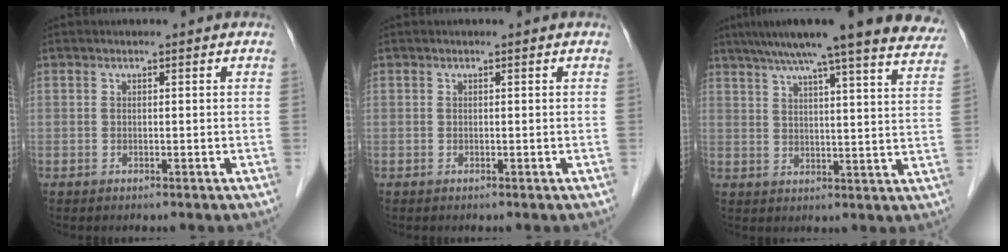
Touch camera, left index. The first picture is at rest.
{"total": 0.0}
{"total": 24.6, "force": [20.9, 1.5, 12.9], "torque": [-0.193, -0.014, 0.255]}